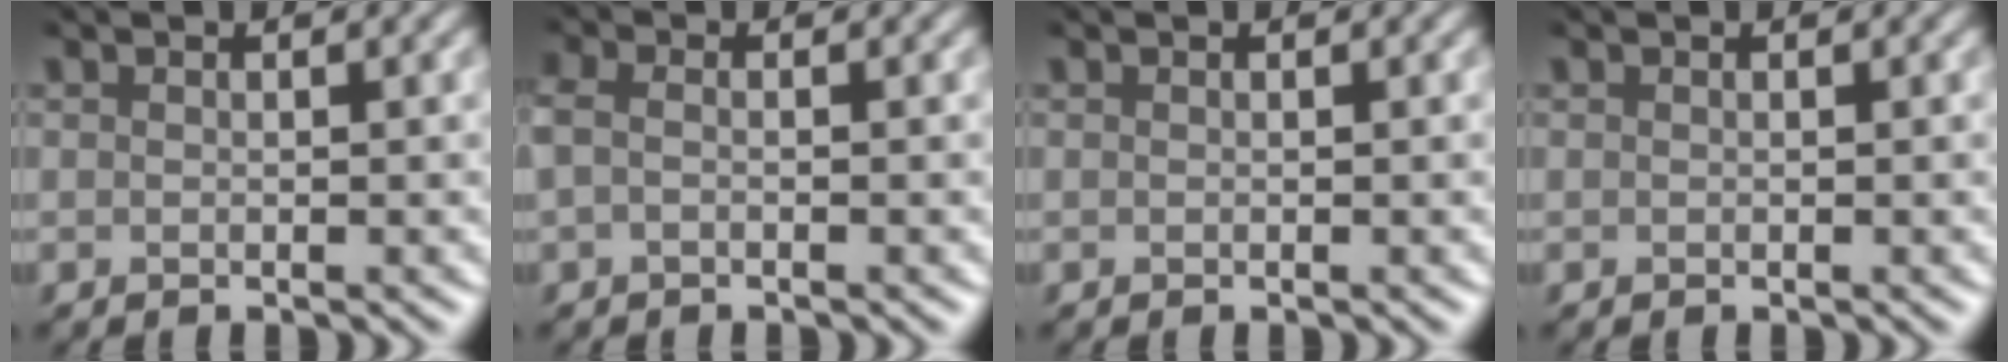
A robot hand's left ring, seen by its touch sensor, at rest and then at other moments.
{"total": 1.2, "force": [-0.3, 0.5, 1.0], "torque": [-0.025, -0.001, -0.012]}
{"total": 0.0}
{"total": 0.0}